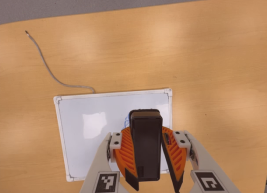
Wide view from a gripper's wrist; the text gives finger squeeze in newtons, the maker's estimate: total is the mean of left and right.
{"total": 11.5, "left": 10.6, "right": 12.3}